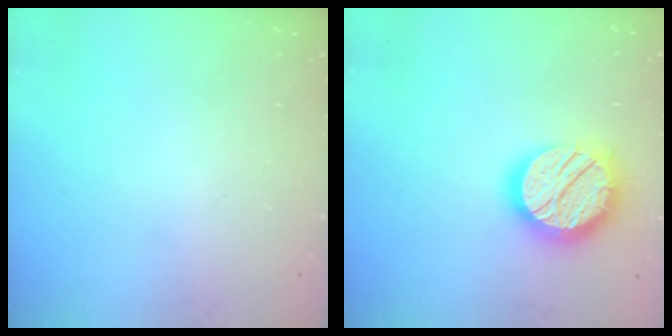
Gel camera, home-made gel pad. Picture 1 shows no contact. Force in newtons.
{"total": 18.2, "press": 18.2, "slide": 1.1}